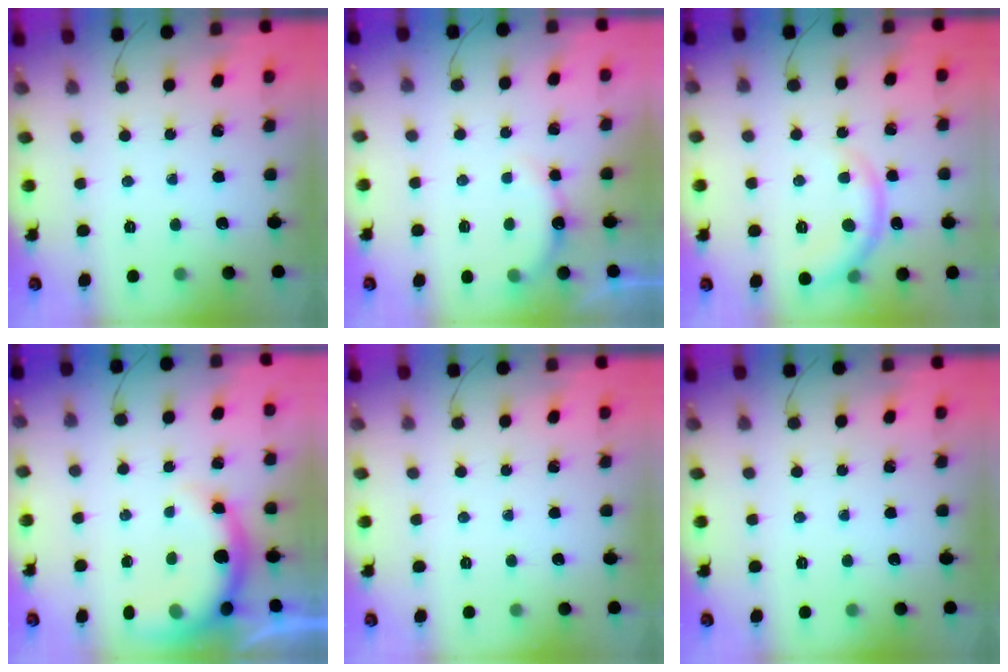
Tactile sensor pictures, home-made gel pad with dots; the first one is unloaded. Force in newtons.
{"total": 6.3, "press": 6.1, "slide": 1.4}
{"total": 6.7, "press": 6.7, "slide": 0.9}
{"total": 9.3, "press": 9.1, "slide": 1.5}
{"total": 0.0}
{"total": 0.0}